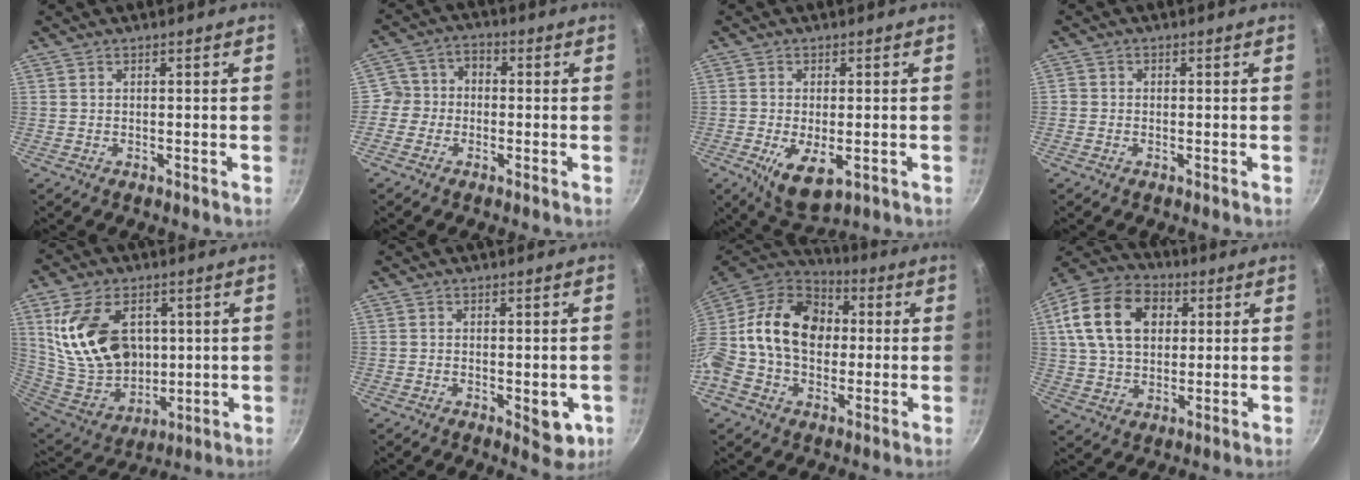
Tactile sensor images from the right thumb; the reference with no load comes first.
{"total": 5.3, "force": [-1.6, 4.7, 1.7], "torque": [0.002, 0.023, -0.047]}
{"total": 8.2, "force": [-2.4, 3.7, 6.9], "torque": [-0.116, -0.013, -0.032]}
{"total": 1.1, "force": [-0.4, 1.0, 0.3], "torque": [-0.004, 0.001, -0.010]}
{"total": 19.9, "force": [5.1, 13.7, 13.4], "torque": [-0.223, -0.029, 0.114]}
{"total": 5.7, "force": [-1.3, 2.7, 4.9], "torque": [-0.048, -0.006, -0.012]}
{"total": 18.6, "force": [1.5, 14.1, 12.0], "torque": [-0.182, 0.037, 0.009]}
{"total": 17.2, "force": [4.7, 12.2, 11.1], "torque": [-0.181, 0.010, 0.071]}